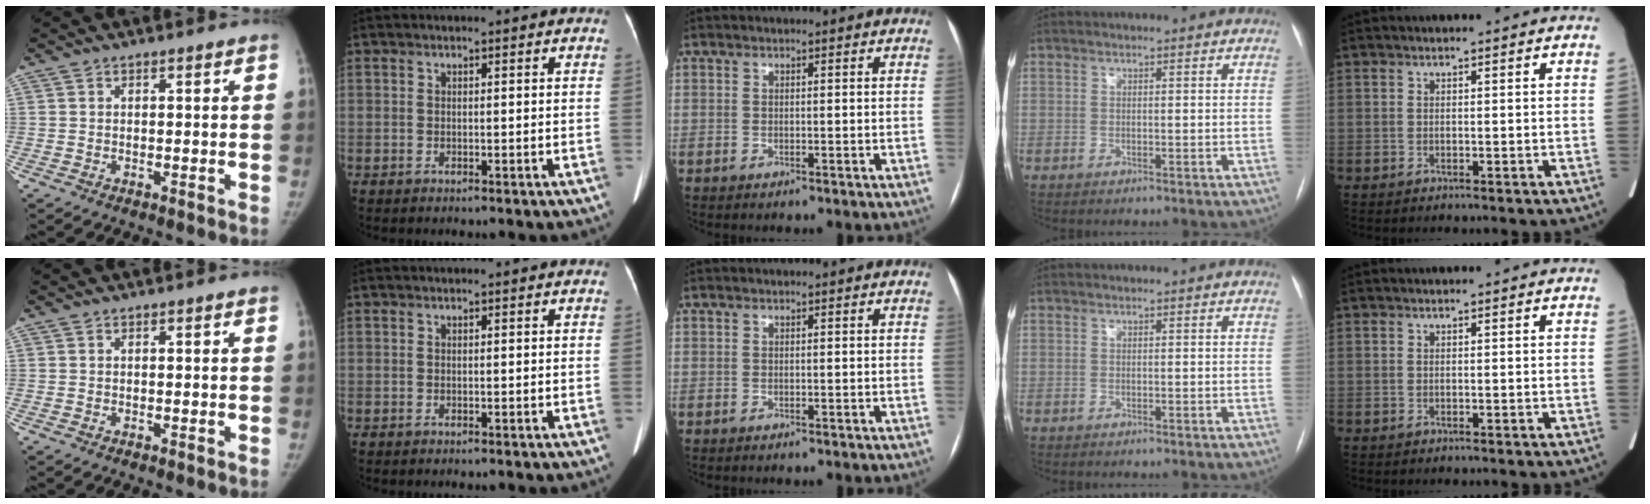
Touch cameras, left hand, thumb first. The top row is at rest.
{}